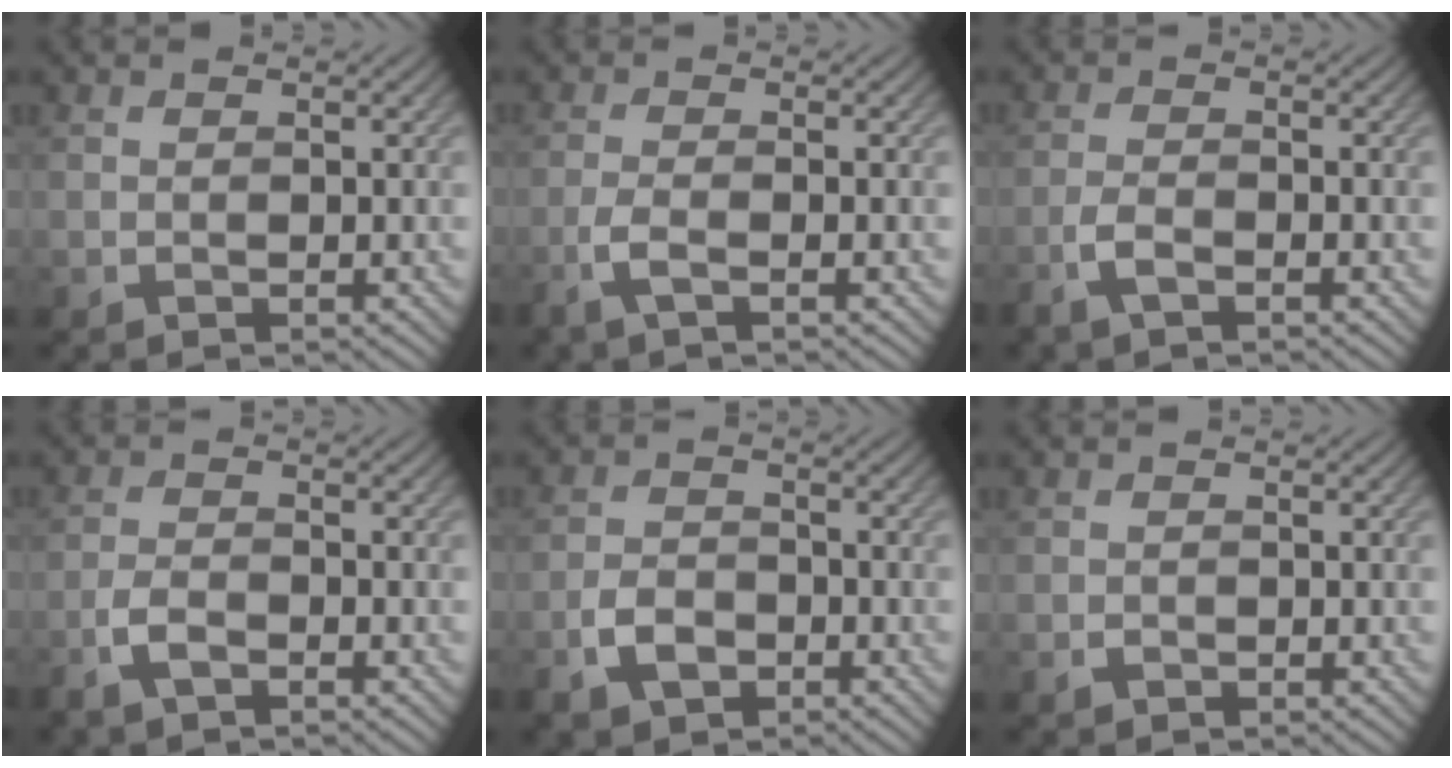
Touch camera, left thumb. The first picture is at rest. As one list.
[{"total": 2.8, "force": [-1.5, 0.6, 2.3], "torque": [-0.052, 0.001, -0.040]}, {"total": 2.7, "force": [-1.8, 0.8, 1.9], "torque": [-0.048, 0.000, -0.043]}, {"total": 3.0, "force": [-2.0, 1.0, 1.9], "torque": [-0.048, -0.001, -0.046]}, {"total": 4.2, "force": [-2.3, 2.7, 2.3], "torque": [-0.049, -0.004, -0.049]}, {"total": 0.7, "force": [-0.4, 0.5, 0.3], "torque": [-0.006, -0.004, -0.008]}]